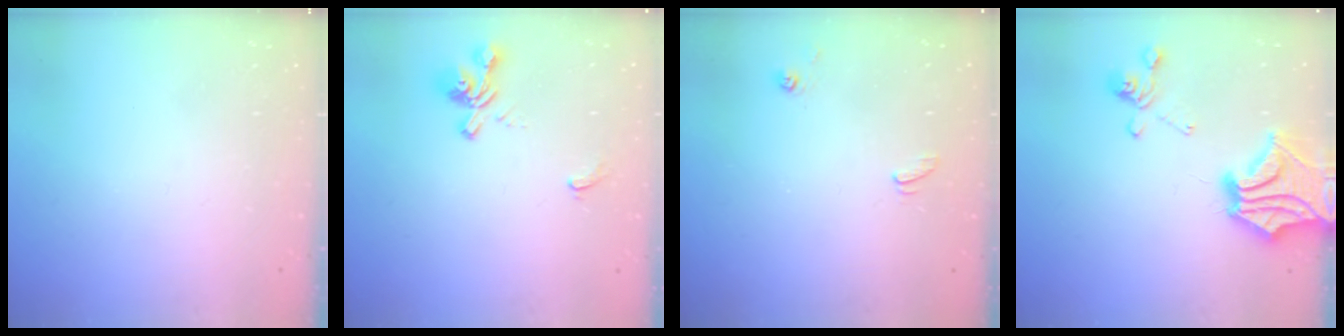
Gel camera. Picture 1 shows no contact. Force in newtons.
{"total": 1.4, "press": 0.8, "slide": 1.2}
{"total": 3.9, "press": 3.9, "slide": 0.3}
{"total": 7.2, "press": 6.1, "slide": 3.7}